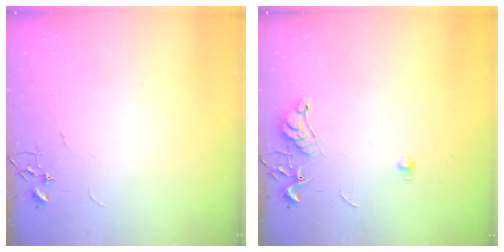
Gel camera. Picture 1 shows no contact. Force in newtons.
{"total": 7.0, "press": 6.9, "slide": 0.7}